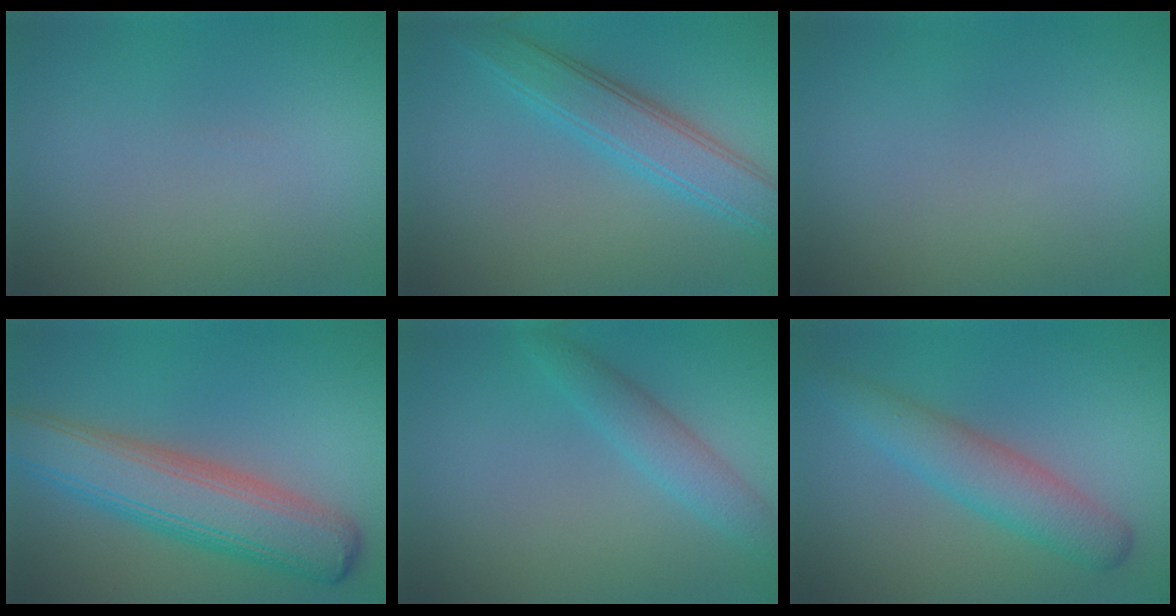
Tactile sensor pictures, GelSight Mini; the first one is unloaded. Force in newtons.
{"total": 4.5, "press": 4.5, "slide": 0.1}
{"total": 0.0}
{"total": 7.6, "press": 7.6, "slide": 0.2}
{"total": 2.6, "press": 2.6, "slide": 0.0}
{"total": 4.2, "press": 4.2, "slide": 0.2}